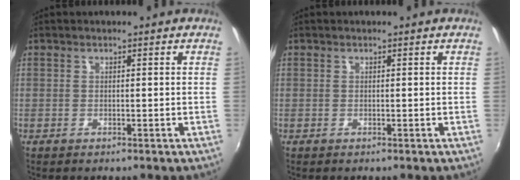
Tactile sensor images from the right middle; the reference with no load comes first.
{"total": 0.0}